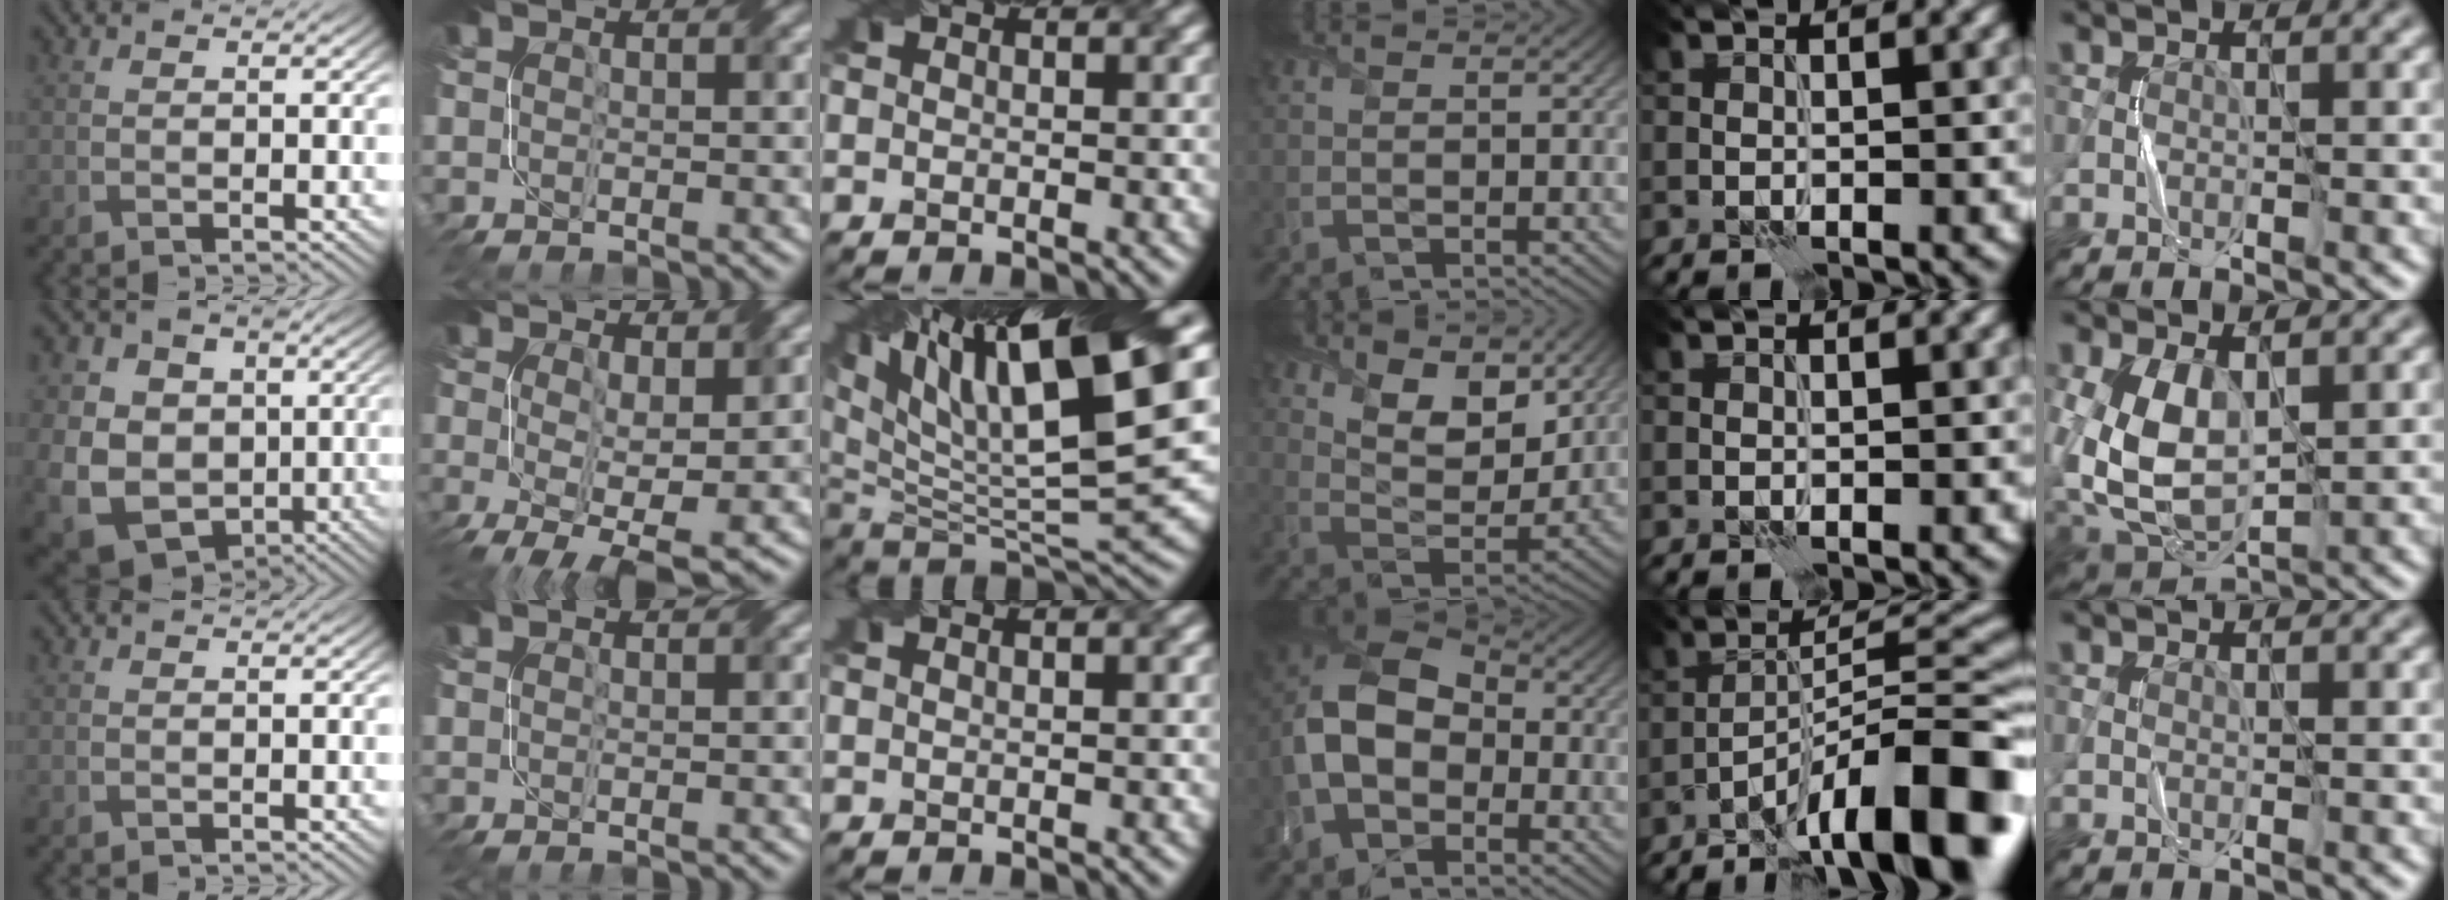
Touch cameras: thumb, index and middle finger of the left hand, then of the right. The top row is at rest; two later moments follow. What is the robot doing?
{"motion": "fold", "object": "netting"}